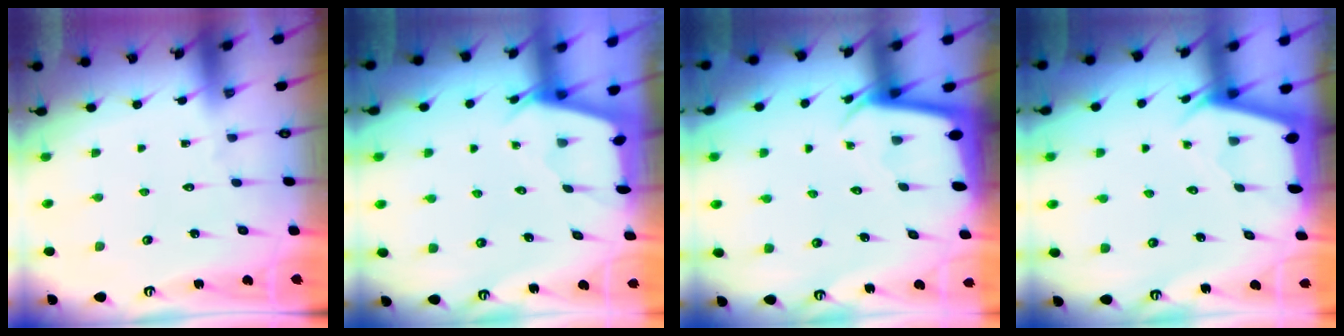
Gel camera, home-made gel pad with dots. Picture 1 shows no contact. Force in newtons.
{"total": 2.5, "press": 2.5, "slide": 0.3}
{"total": 2.3, "press": 2.3, "slide": 0.1}
{"total": 2.5, "press": 2.4, "slide": 0.3}